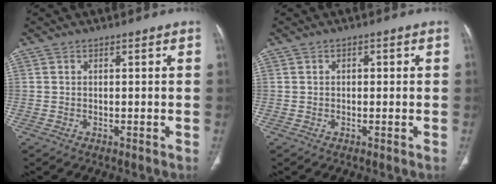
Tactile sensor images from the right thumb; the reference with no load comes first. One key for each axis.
{"total": 1.0, "fx": 0.1, "fy": 0.7, "fz": 0.7, "tx": -0.009, "ty": 0.003, "tz": 0.001}